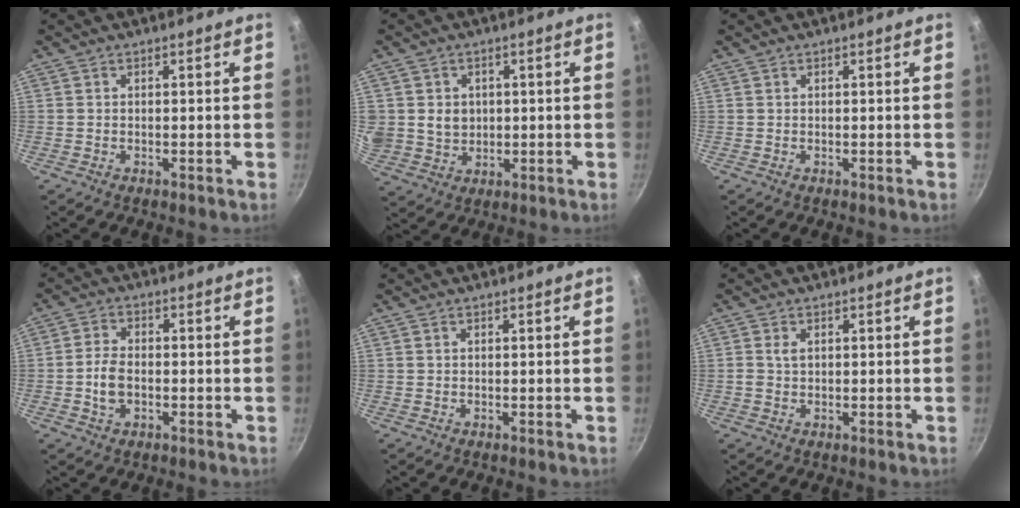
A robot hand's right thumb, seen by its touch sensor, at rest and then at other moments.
{"total": 7.8, "force": [1.3, 6.9, 3.4], "torque": [-0.046, -0.004, 0.035]}
{"total": 0.0}
{"total": 5.3, "force": [-1.3, 3.4, 3.9], "torque": [-0.076, 0.015, -0.029]}
{"total": 0.0}
{"total": 1.6, "force": [0.3, 1.1, 1.1], "torque": [-0.022, 0.002, 0.003]}